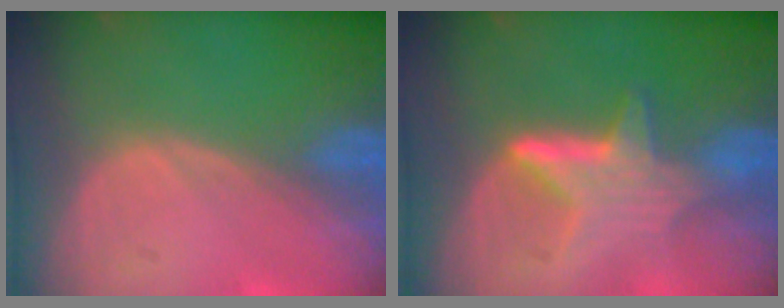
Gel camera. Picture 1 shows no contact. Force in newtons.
{"total": 6.4, "press": 6.0, "slide": 2.2}